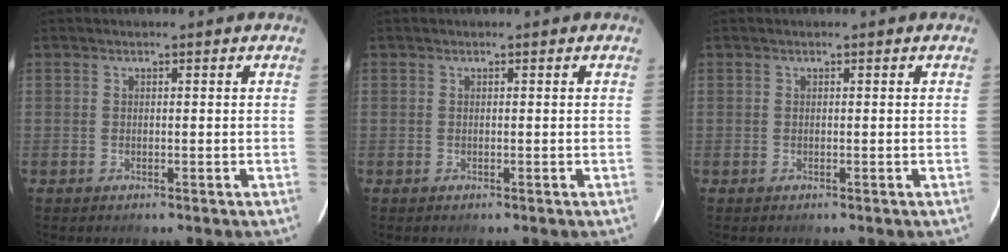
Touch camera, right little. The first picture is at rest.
{"total": 0.0}
{"total": 0.0}